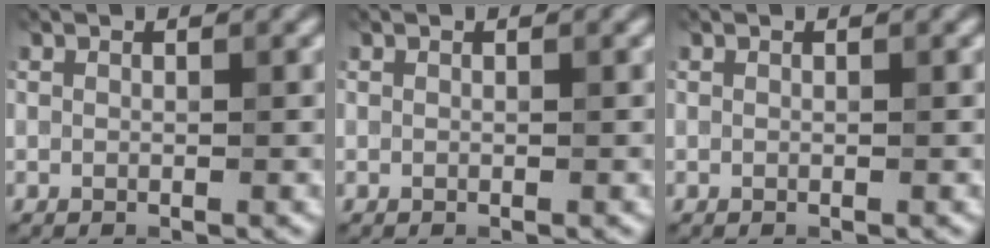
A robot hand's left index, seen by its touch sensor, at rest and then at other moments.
{"total": 0.0}
{"total": 0.0}